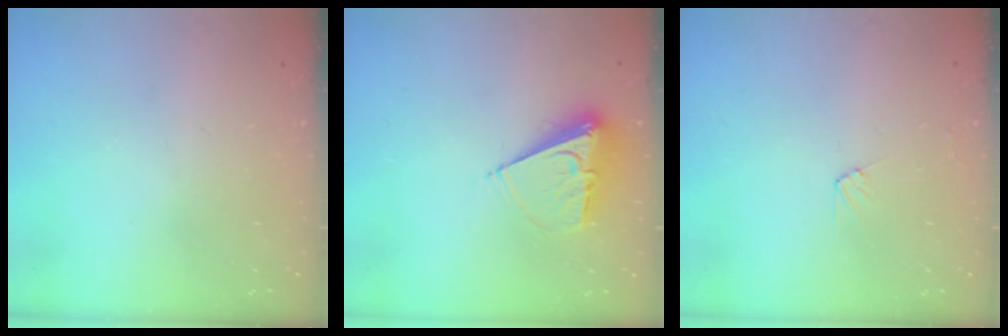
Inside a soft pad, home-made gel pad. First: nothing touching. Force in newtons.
{"total": 8.6, "press": 8.5, "slide": 0.6}
{"total": 7.0, "press": 7.0, "slide": 0.7}